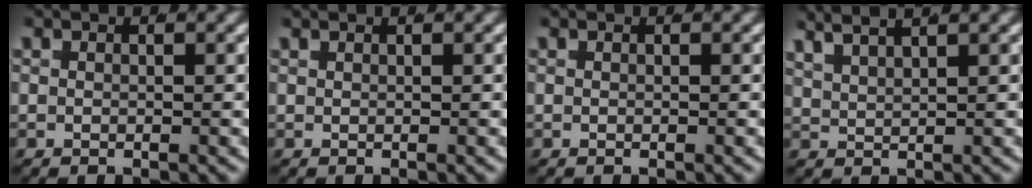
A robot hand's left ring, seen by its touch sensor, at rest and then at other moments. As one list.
[{"total": 0.7, "force": [0.6, 0.1, 0.2], "torque": [0.000, 0.005, 0.008]}, {"total": 0.0}, {"total": 4.8, "force": [3.2, 2.6, 2.5], "torque": [-0.055, 0.009, 0.048]}]